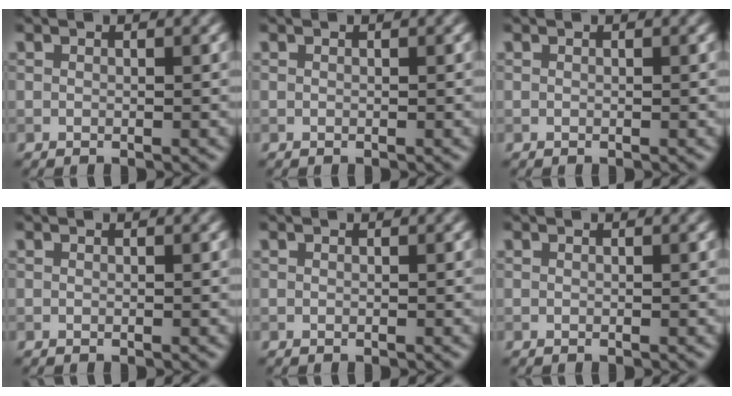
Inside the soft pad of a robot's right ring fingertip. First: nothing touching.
{"total": 0.0}
{"total": 0.0}
{"total": 0.0}
{"total": 0.0}
{"total": 0.0}